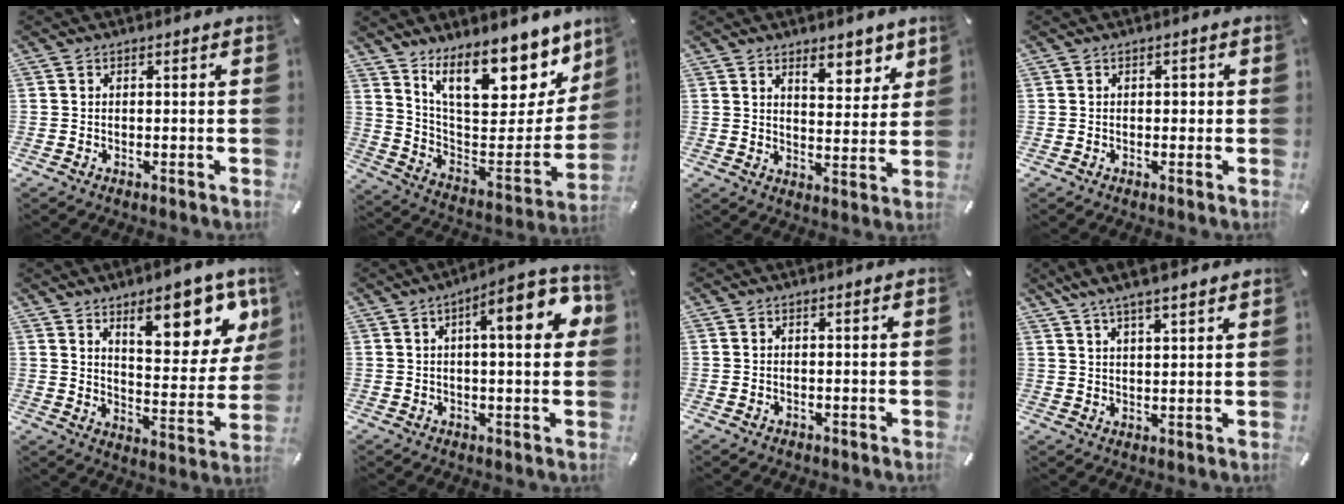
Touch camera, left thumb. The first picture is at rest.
{"total": 19.8, "force": [13.8, 9.1, 10.8], "torque": [-0.146, -0.112, 0.238]}
{"total": 7.7, "force": [5.7, 3.6, 3.7], "torque": [-0.029, -0.039, 0.091]}
{"total": 1.3, "force": [0.0, 1.1, 0.7], "torque": [-0.006, 0.002, -0.004]}
{"total": 15.7, "force": [10.2, 6.4, 10.0], "torque": [-0.118, -0.070, 0.166]}
{"total": 12.9, "force": [4.0, 3.7, 11.7], "torque": [-0.153, -0.018, 0.056]}
{"total": 0.5, "force": [-0.2, 0.4, 0.1], "torque": [-0.004, 0.002, -0.005]}
{"total": 6.2, "force": [5.3, 0.8, 3.1], "torque": [-0.071, -0.019, 0.098]}